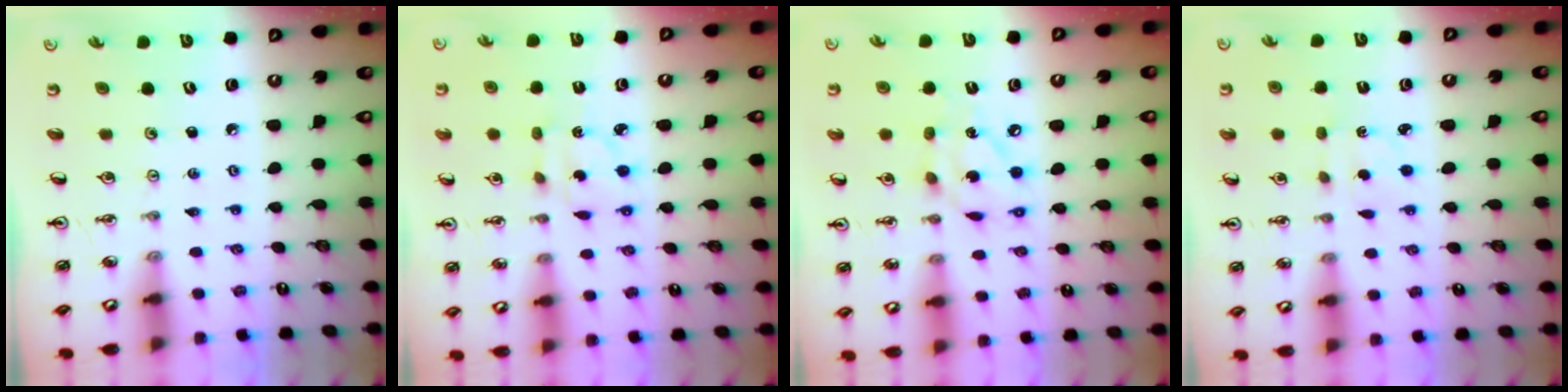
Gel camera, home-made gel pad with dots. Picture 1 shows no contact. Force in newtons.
{"total": 4.0, "press": 4.0, "slide": 0.1}
{"total": 10.9, "press": 10.8, "slide": 0.7}
{"total": 1.9, "press": 1.9, "slide": 0.4}